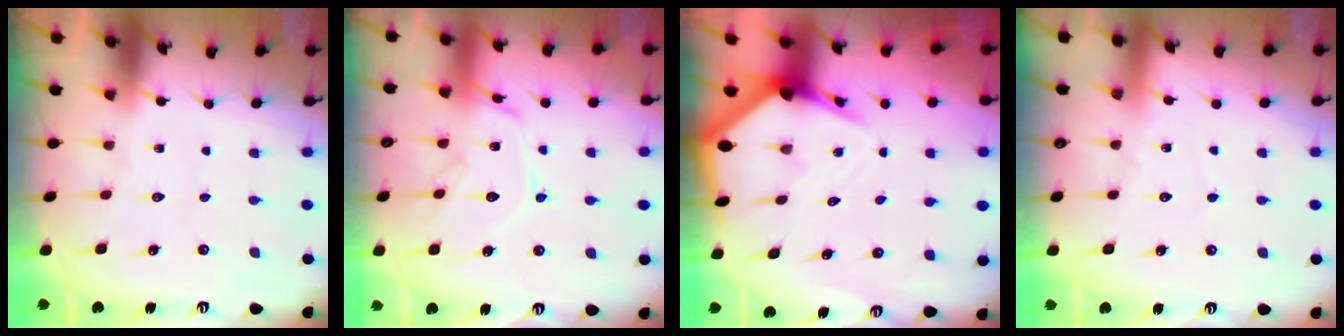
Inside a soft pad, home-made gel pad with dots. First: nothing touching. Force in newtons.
{"total": 13.0, "press": 13.0, "slide": 0.8}
{"total": 4.5, "press": 4.5, "slide": 0.5}
{"total": 2.9, "press": 2.9, "slide": 0.4}